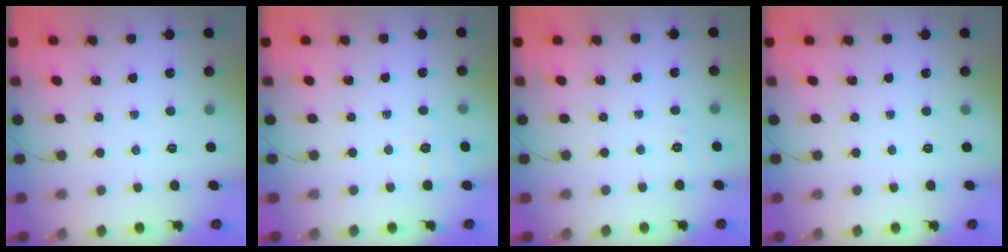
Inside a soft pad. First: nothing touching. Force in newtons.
{"total": 2.9, "press": 1.7, "slide": 2.3}
{"total": 3.1, "press": 2.6, "slide": 1.7}
{"total": 0.0}